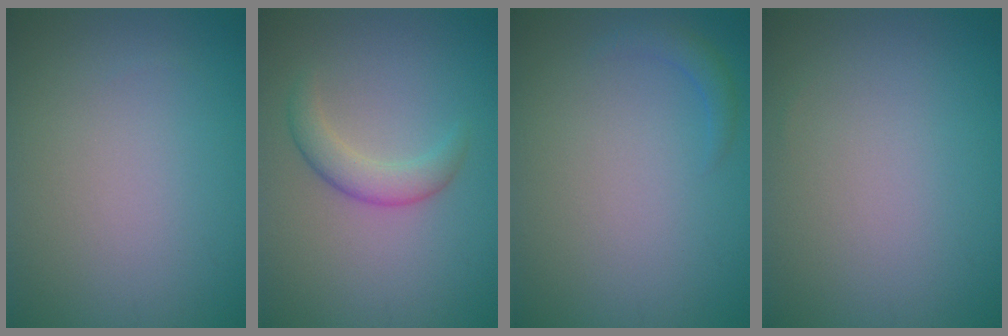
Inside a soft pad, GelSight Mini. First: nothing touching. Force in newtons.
{"total": 2.7, "press": 2.7, "slide": 0.1}
{"total": 1.2, "press": 1.2, "slide": 0.1}
{"total": 0.0}